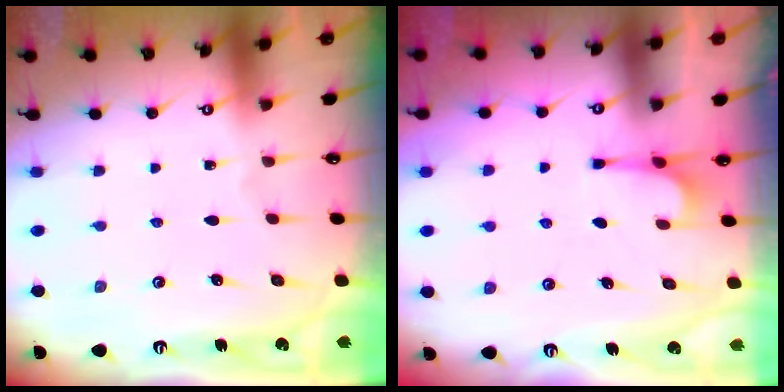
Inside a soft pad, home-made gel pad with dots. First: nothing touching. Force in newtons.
{"total": 2.1, "press": 1.9, "slide": 0.8}